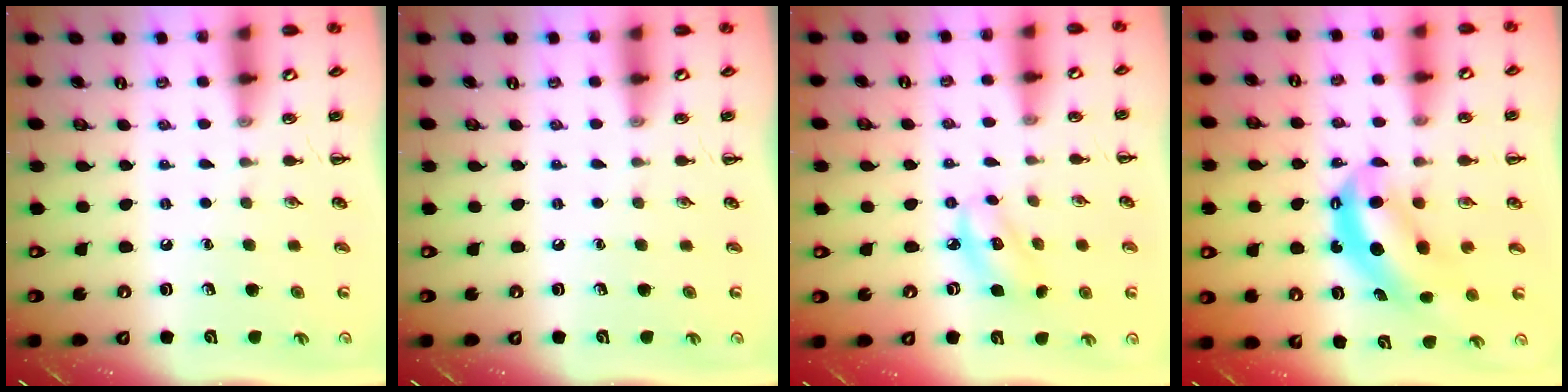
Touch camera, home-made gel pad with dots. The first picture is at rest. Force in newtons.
{"total": 0.0}
{"total": 4.9, "press": 4.8, "slide": 0.8}
{"total": 7.7, "press": 7.6, "slide": 1.5}